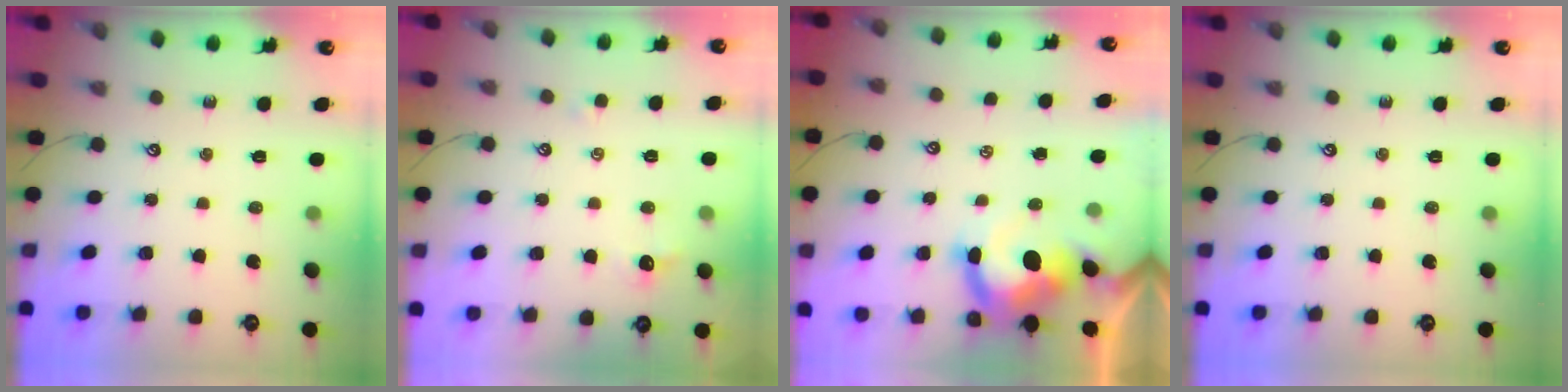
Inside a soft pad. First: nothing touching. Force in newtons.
{"total": 0.6, "press": 0.1, "slide": 0.6}
{"total": 8.4, "press": 8.3, "slide": 1.5}
{"total": 0.0}